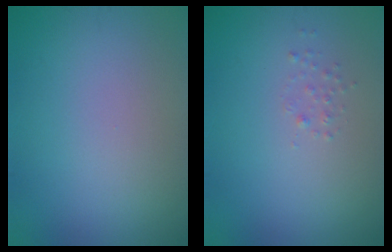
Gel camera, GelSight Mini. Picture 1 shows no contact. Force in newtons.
{"total": 0.6, "press": 0.6, "slide": 0.0}